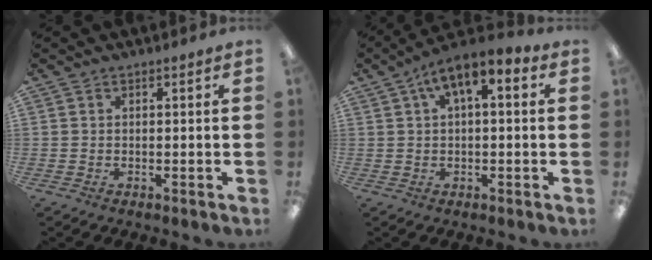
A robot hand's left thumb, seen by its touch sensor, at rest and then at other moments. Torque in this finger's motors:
{"motor_torque": [1.44, 1.25, 1.40, -0.73, 0.27]}